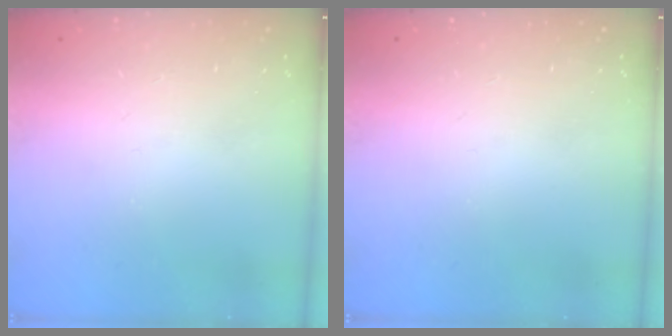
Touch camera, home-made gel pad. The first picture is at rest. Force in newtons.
{"total": 0.0}